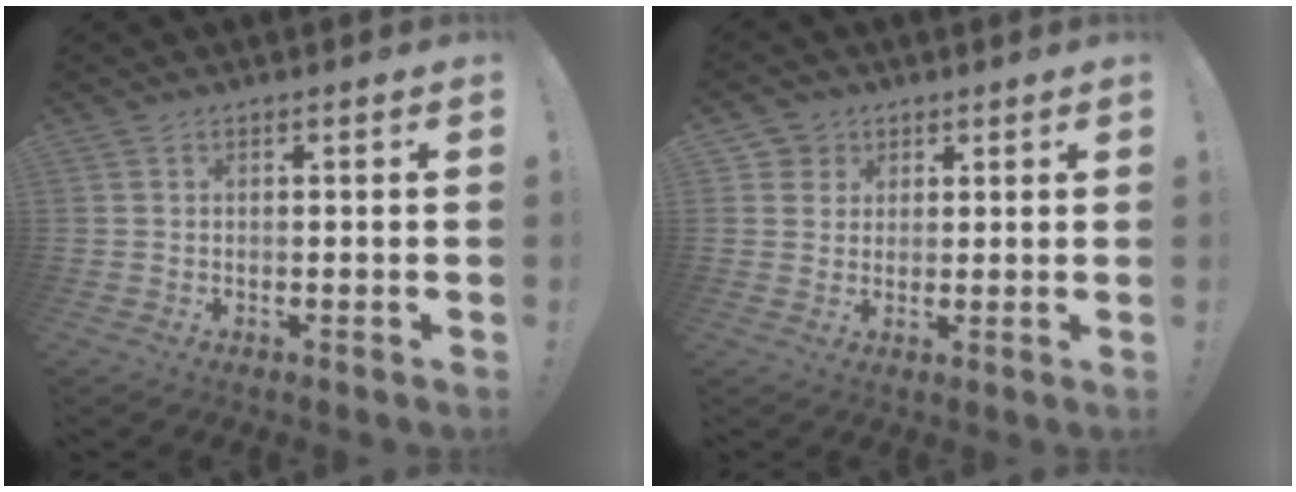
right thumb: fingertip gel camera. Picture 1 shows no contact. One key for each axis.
{"total": 4.5, "fx": 2.0, "fy": 4.0, "fz": 0.3, "tx": -0.002, "ty": -0.013, "tz": 0.038}